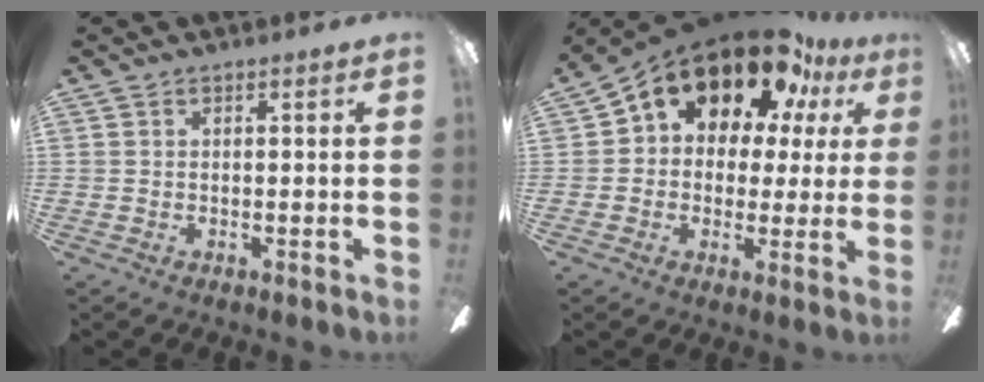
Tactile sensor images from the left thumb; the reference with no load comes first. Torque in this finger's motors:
{"motor_torque": [0.16, 1.24, 1.43, -1.34, 0.15]}